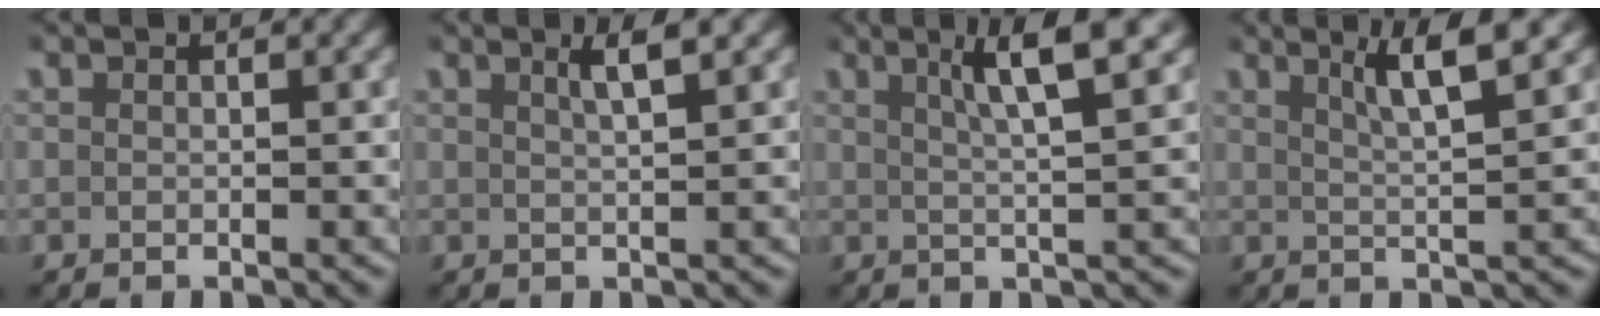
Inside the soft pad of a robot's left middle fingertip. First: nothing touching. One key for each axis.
{"total": 2.2, "fx": 1.4, "fy": -0.1, "fz": 1.7, "tx": -0.035, "ty": 0.003, "tz": 0.023}
{"total": 4.9, "fx": 2.5, "fy": 0.6, "fz": 4.2, "tx": -0.070, "ty": 0.008, "tz": 0.035}
{"total": 4.3, "fx": 2.6, "fy": 0.6, "fz": 3.4, "tx": -0.062, "ty": 0.001, "tz": 0.040}